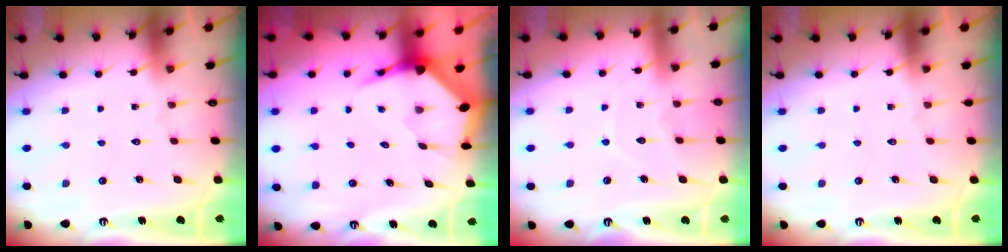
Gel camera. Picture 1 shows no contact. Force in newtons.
{"total": 4.3, "press": 4.3, "slide": 0.5}
{"total": 5.5, "press": 5.4, "slide": 0.5}
{"total": 0.0}